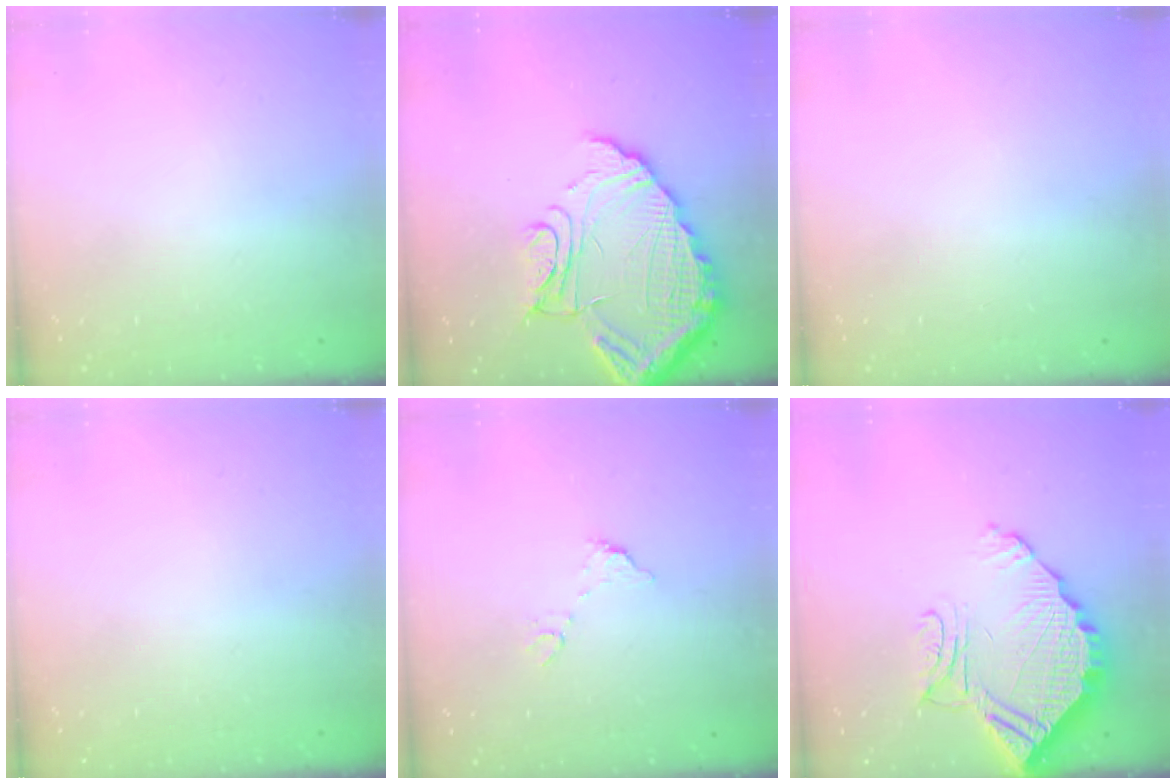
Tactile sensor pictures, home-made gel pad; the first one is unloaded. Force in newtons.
{"total": 17.8, "press": 17.7, "slide": 2.2}
{"total": 0.0}
{"total": 0.0}
{"total": 5.8, "press": 5.8, "slide": 0.3}
{"total": 14.2, "press": 14.1, "slide": 1.7}